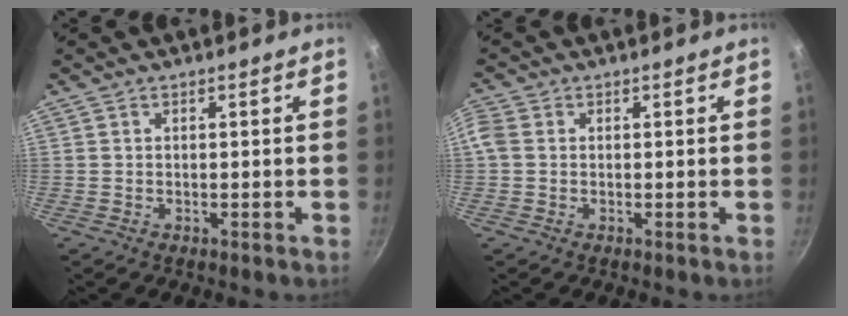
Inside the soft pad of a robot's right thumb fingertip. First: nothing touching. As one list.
[{"total": 2.8, "force": [0.2, 2.4, 1.5], "torque": [-0.033, 0.007, -0.003]}]